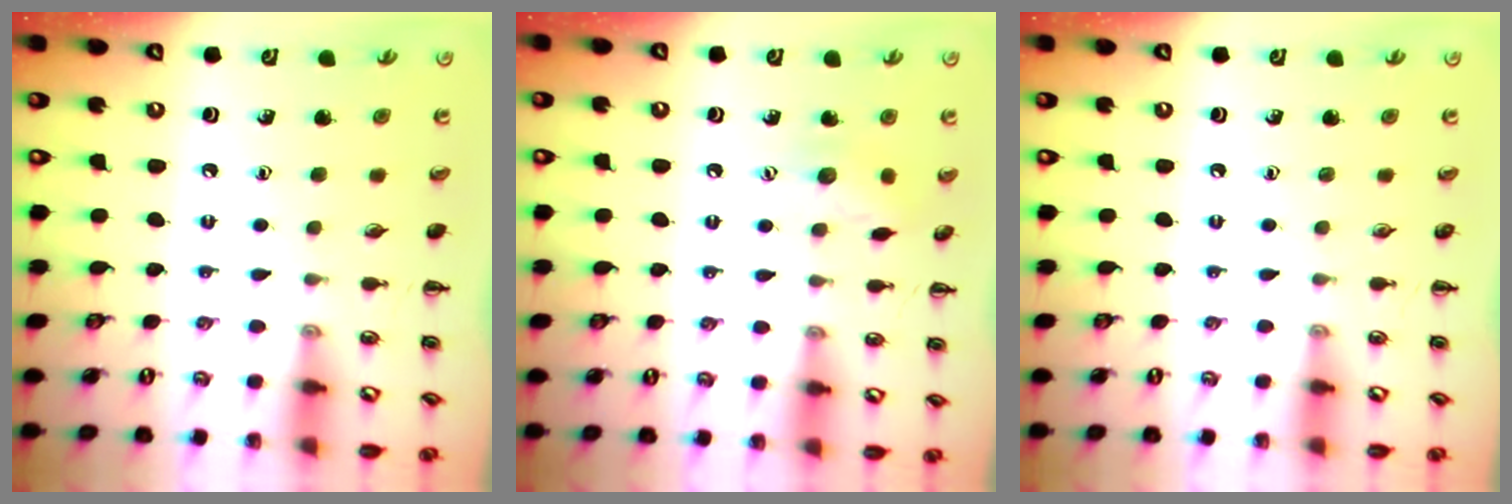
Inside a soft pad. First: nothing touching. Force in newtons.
{"total": 7.5, "press": 7.4, "slide": 1.1}
{"total": 0.0}